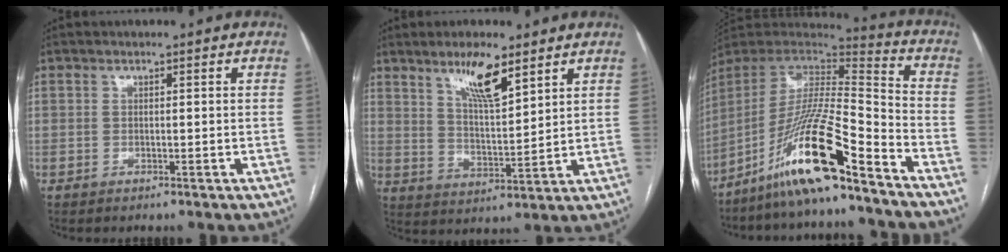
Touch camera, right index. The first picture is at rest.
{"total": 8.6, "force": [5.8, 1.6, 6.2], "torque": [-0.115, -0.006, 0.107]}
{"total": 18.5, "force": [-12.9, 0.7, 13.3], "torque": [-0.278, -0.014, -0.239]}